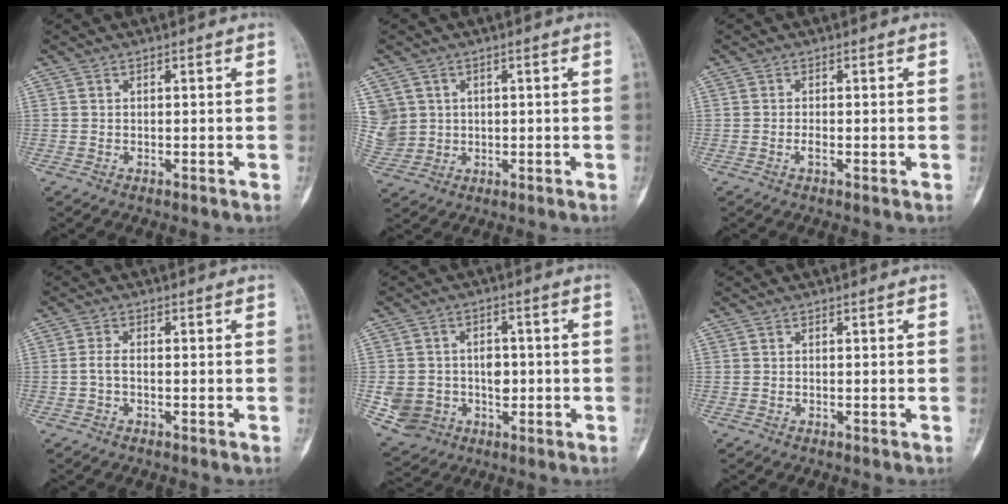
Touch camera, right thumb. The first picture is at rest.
{"total": 7.7, "force": [2.1, 7.2, 1.9], "torque": [-0.036, 0.009, 0.060]}
{"total": 1.5, "force": [-0.3, 0.5, 1.3], "torque": [-0.020, 0.002, -0.008]}
{"total": 1.7, "force": [-0.5, 0.8, 1.5], "torque": [-0.030, 0.004, -0.013]}
{"total": 9.9, "force": [-1.7, 9.0, 3.8], "torque": [-0.043, 0.020, -0.014]}
{"total": 0.0}